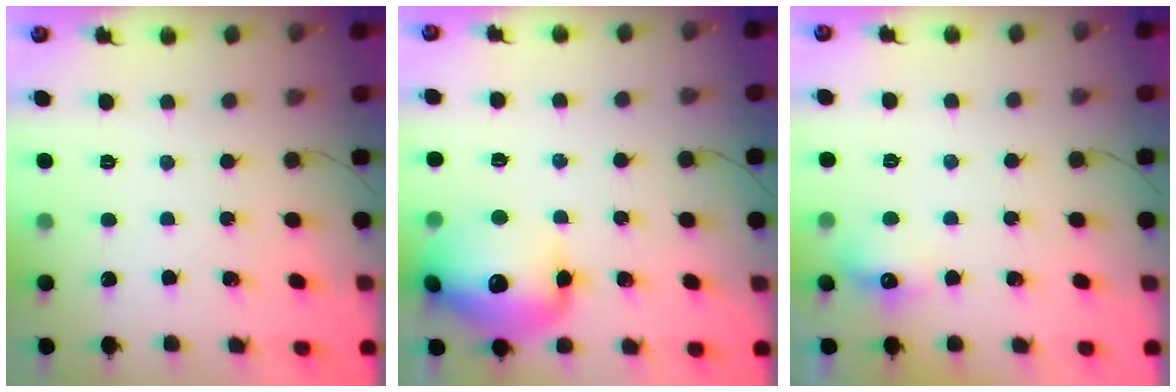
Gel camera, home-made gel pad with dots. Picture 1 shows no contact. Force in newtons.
{"total": 15.3, "press": 15.2, "slide": 2.1}
{"total": 6.8, "press": 6.6, "slide": 1.4}